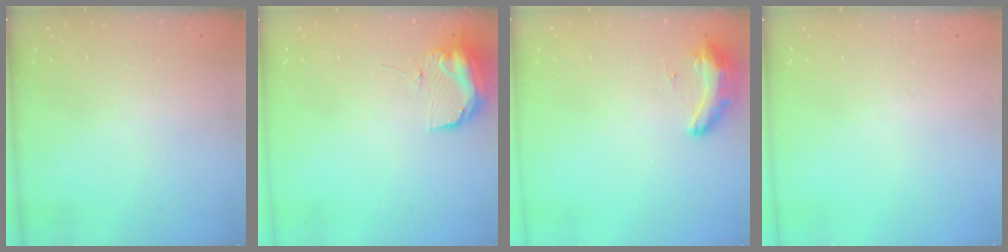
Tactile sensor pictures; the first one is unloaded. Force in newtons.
{"total": 9.5, "press": 9.4, "slide": 1.0}
{"total": 11.0, "press": 9.7, "slide": 5.3}
{"total": 0.0}